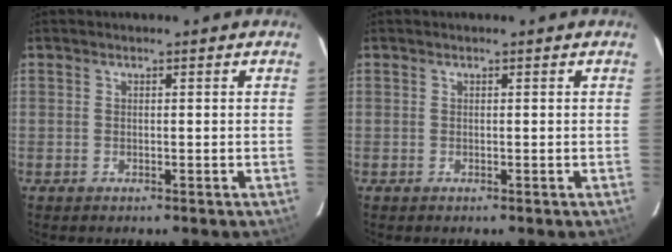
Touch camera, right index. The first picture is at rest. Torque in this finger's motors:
{"motor_torque": [0.11, 0.02, -0.01, 0.01]}